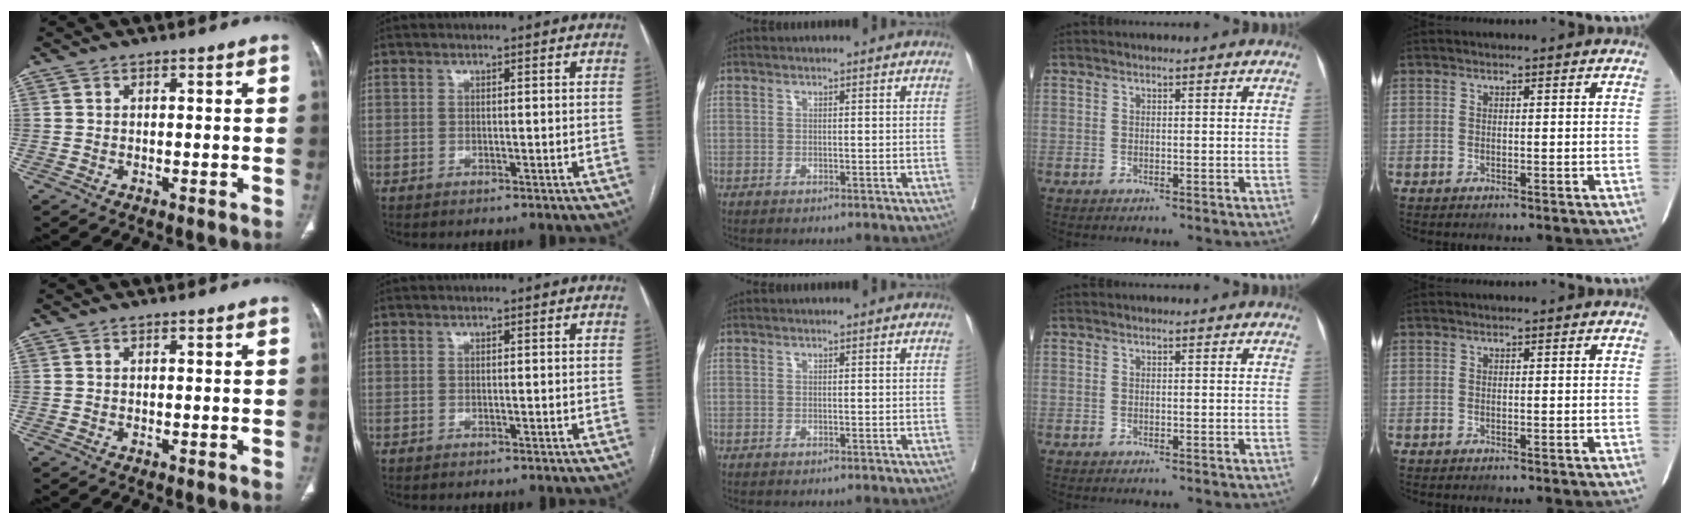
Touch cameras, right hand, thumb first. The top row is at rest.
{}